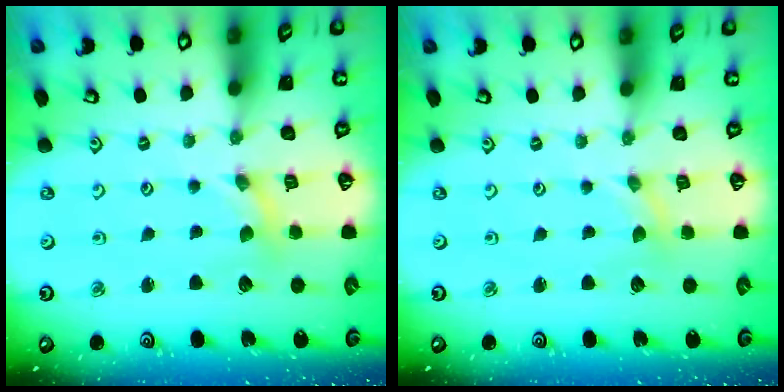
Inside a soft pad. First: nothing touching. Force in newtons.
{"total": 0.0}